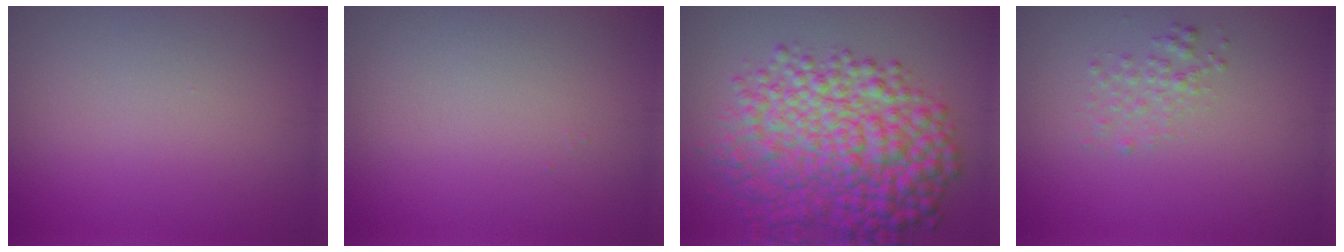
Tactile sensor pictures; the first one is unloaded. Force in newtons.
{"total": 0.0}
{"total": 9.9, "press": 9.9, "slide": 0.1}
{"total": 1.5, "press": 1.5, "slide": 0.0}